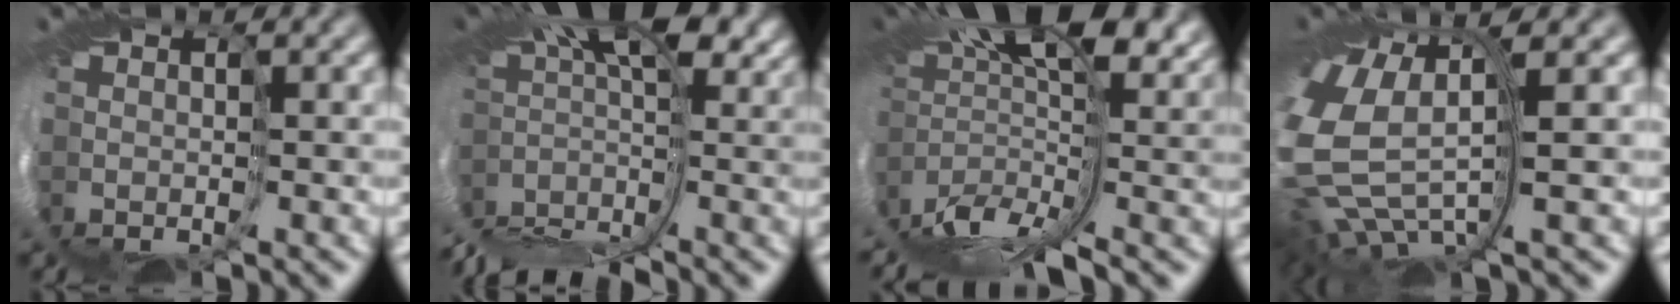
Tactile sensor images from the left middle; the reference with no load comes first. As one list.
[{"total": 6.5, "force": [-4.0, 1.7, 4.8], "torque": [-0.082, 0.007, -0.091]}, {"total": 10.5, "force": [-0.6, 3.8, 9.7], "torque": [-0.186, 0.002, -0.013]}, {"total": 9.4, "force": [0.3, 5.1, 7.9], "torque": [-0.216, -0.033, 0.023]}]